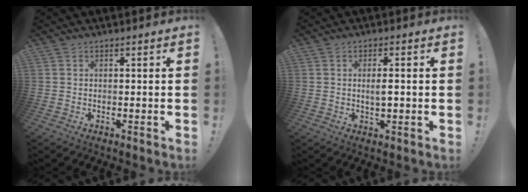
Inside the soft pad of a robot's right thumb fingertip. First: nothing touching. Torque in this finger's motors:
{"motor_torque": [-0.10, -0.15, 0.00, 0.10, 0.06]}